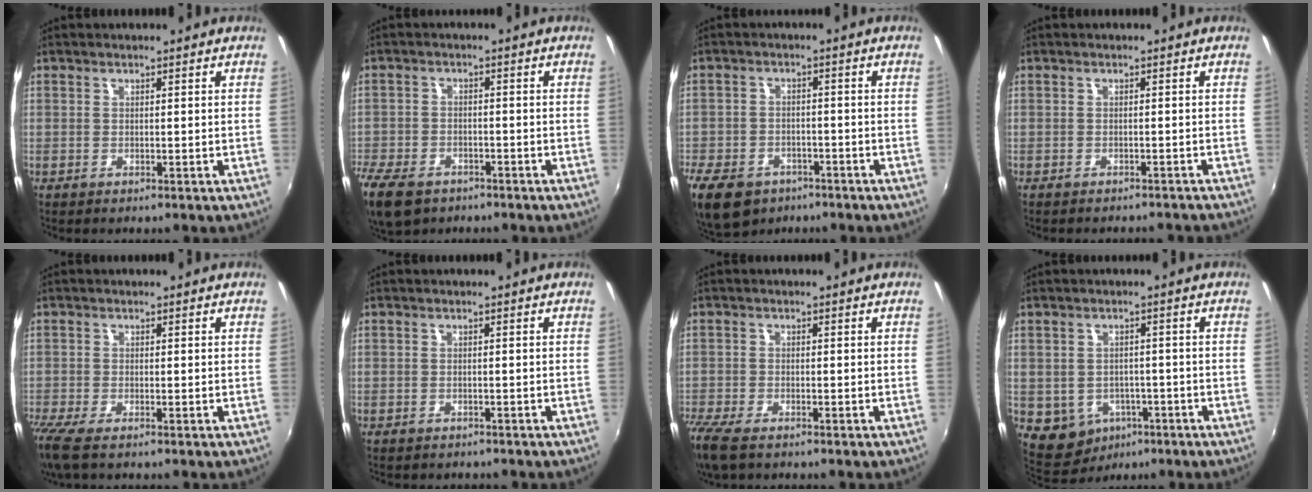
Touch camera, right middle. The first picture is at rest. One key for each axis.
{"total": 11.6, "fx": -7.4, "fy": 6.8, "fz": 5.7, "tx": -0.164, "ty": -0.027, "tz": -0.137}
{"total": 13.7, "fx": -8.4, "fy": 8.8, "fz": 6.3, "tx": -0.177, "ty": -0.021, "tz": -0.137}
{"total": 5.5, "fx": -5.0, "fy": 1.4, "fz": 1.8, "tx": -0.038, "ty": -0.010, "tz": -0.059}
{"total": 4.5, "fx": -3.1, "fy": 0.3, "fz": 3.2, "tx": -0.076, "ty": -0.023, "tz": -0.066}
{"total": 1.6, "fx": -1.4, "fy": 0.6, "fz": 0.4, "tx": -0.011, "ty": -0.011, "tz": -0.018}
{"total": 6.9, "fx": -5.1, "fy": 2.0, "fz": 4.2, "tx": -0.109, "ty": -0.033, "tz": -0.104}
{"total": 7.7, "fx": -3.0, "fy": 6.5, "fz": 2.7, "tx": -0.076, "ty": -0.006, "tz": -0.026}